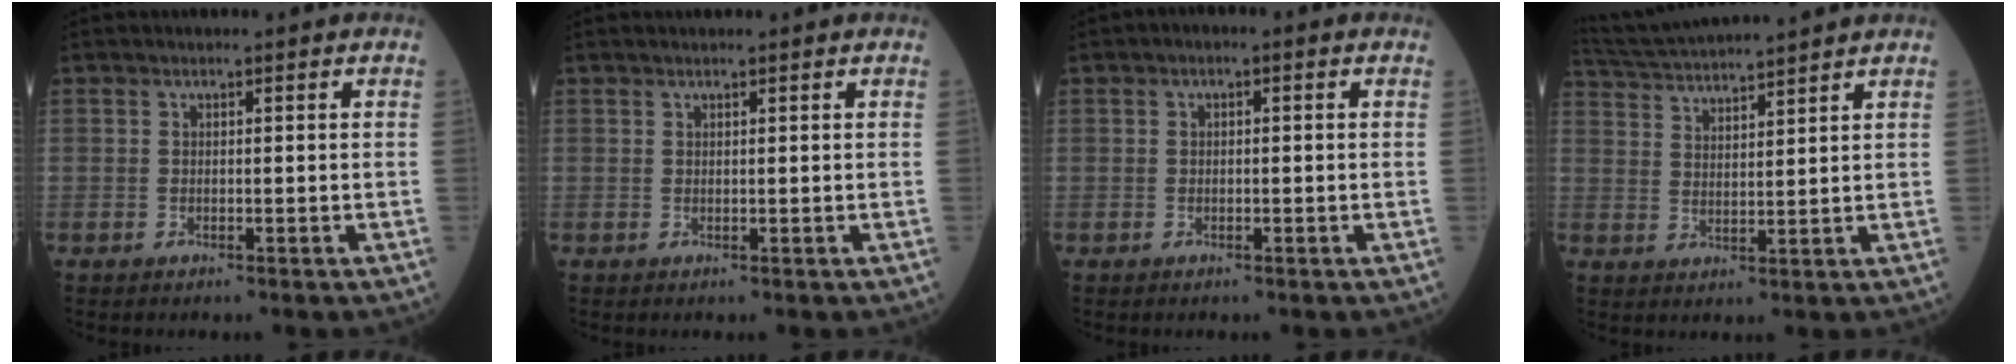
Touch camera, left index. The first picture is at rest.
{"total": 1.2, "force": [1.2, 0.0, 0.3], "torque": [-0.007, 0.014, 0.017]}
{"total": 0.9, "force": [-0.2, 0.4, 0.7], "torque": [-0.008, 0.003, -0.012]}
{"total": 11.5, "force": [10.8, -0.7, 3.9], "torque": [-0.085, 0.028, 0.181]}